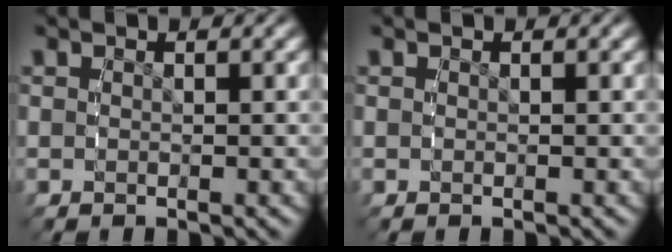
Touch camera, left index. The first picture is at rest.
{"total": 0.0}